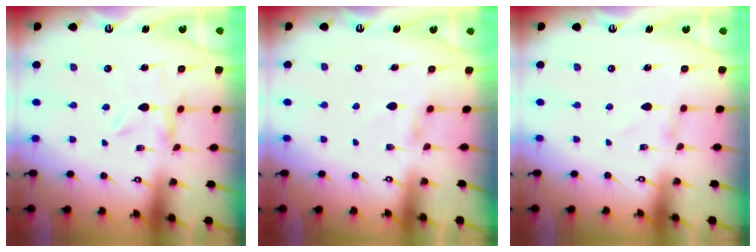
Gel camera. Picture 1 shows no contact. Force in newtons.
{"total": 1.4, "press": 1.3, "slide": 0.3}
{"total": 0.7, "press": 0.7, "slide": 0.1}